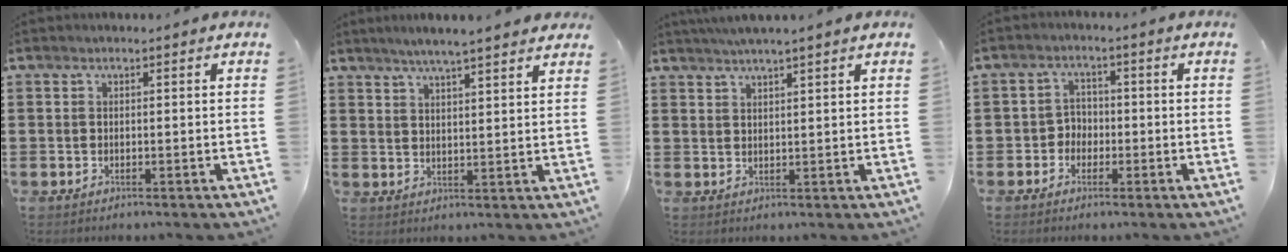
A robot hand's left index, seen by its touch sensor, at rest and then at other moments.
{"total": 3.4, "force": [3.2, -0.5, 1.2], "torque": [-0.032, -0.009, 0.055]}
{"total": 2.3, "force": [2.0, -0.8, 0.8], "torque": [-0.019, -0.002, 0.037]}
{"total": 2.8, "force": [-1.3, 2.4, 0.7], "torque": [-0.024, 0.009, -0.031]}